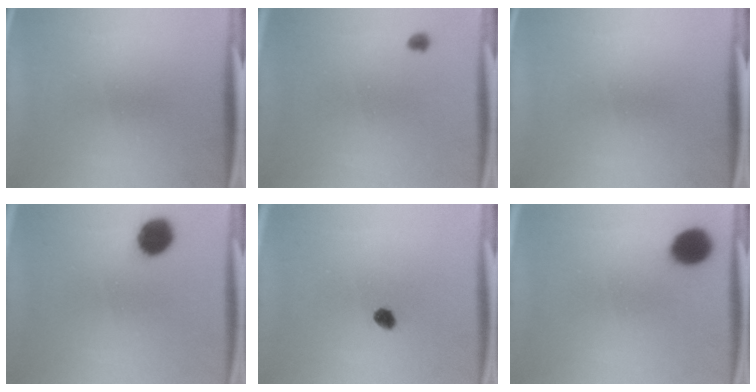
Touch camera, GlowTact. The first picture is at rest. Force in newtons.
{"total": 1.1}
{"total": 0.0}
{"total": 8.1}
{"total": 2.2}
{"total": 8.6}